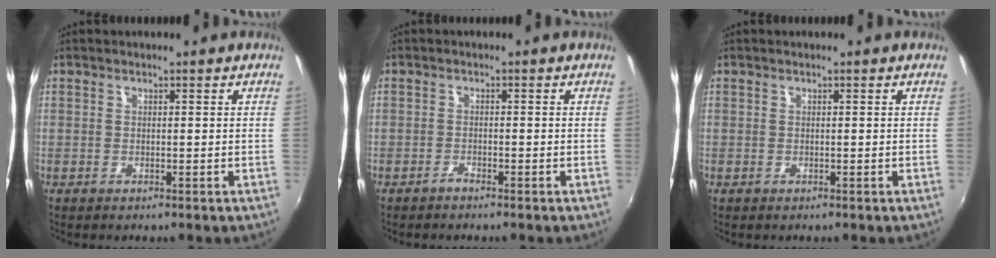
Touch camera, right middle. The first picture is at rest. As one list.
[{"total": 0.9, "force": [-0.9, 0.1, 0.2], "torque": [-0.005, -0.003, -0.019]}, {"total": 0.8, "force": [0.1, -0.2, -0.7], "torque": [0.012, 0.002, 0.001]}]